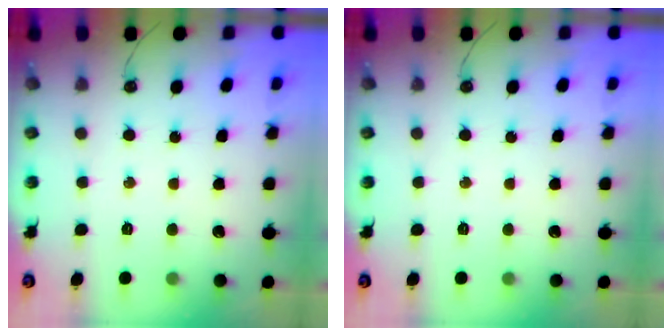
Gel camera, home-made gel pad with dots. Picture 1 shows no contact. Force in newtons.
{"total": 0.0}